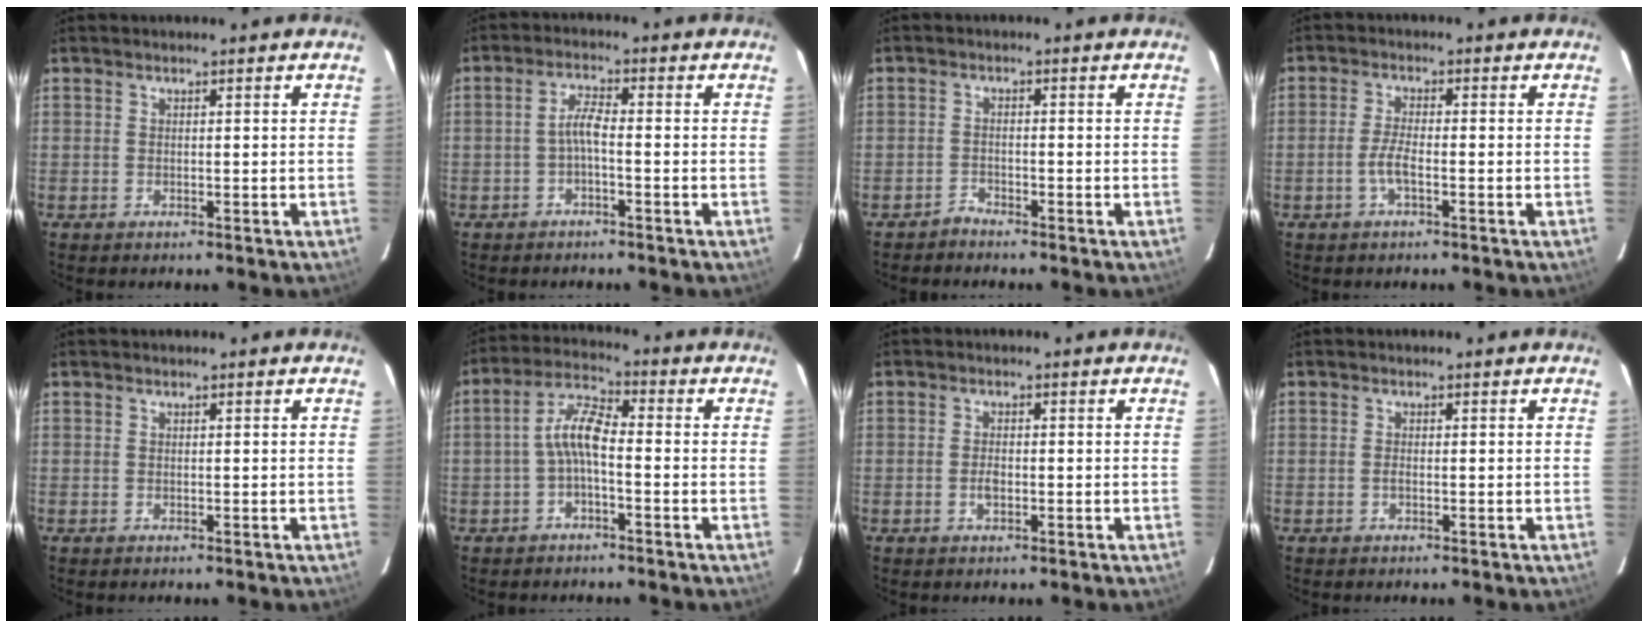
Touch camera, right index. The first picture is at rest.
{"total": 2.8, "force": [-1.3, 0.3, 2.5], "torque": [-0.055, 0.008, -0.026]}
{"total": 1.5, "force": [-1.5, 0.3, -0.2], "torque": [0.004, 0.004, -0.031]}
{"total": 3.4, "force": [-1.5, 0.6, 3.1], "torque": [-0.068, 0.000, -0.029]}
{"total": 0.0}
{"total": 5.9, "force": [-1.7, 1.7, 5.3], "torque": [-0.117, 0.019, -0.036]}
{"total": 2.2, "force": [-0.6, 1.1, 1.7], "torque": [-0.034, 0.001, -0.012]}
{"total": 0.8, "force": [-0.3, 0.2, 0.7], "torque": [-0.015, 0.001, -0.007]}